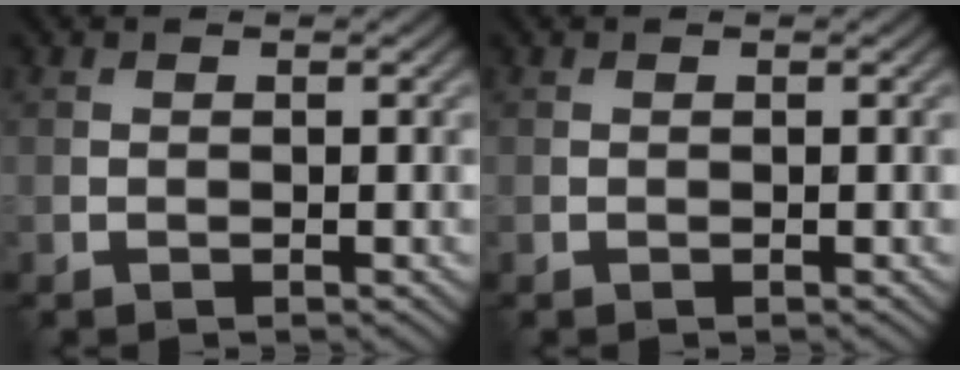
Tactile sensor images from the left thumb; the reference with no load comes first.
{"total": 0.0}